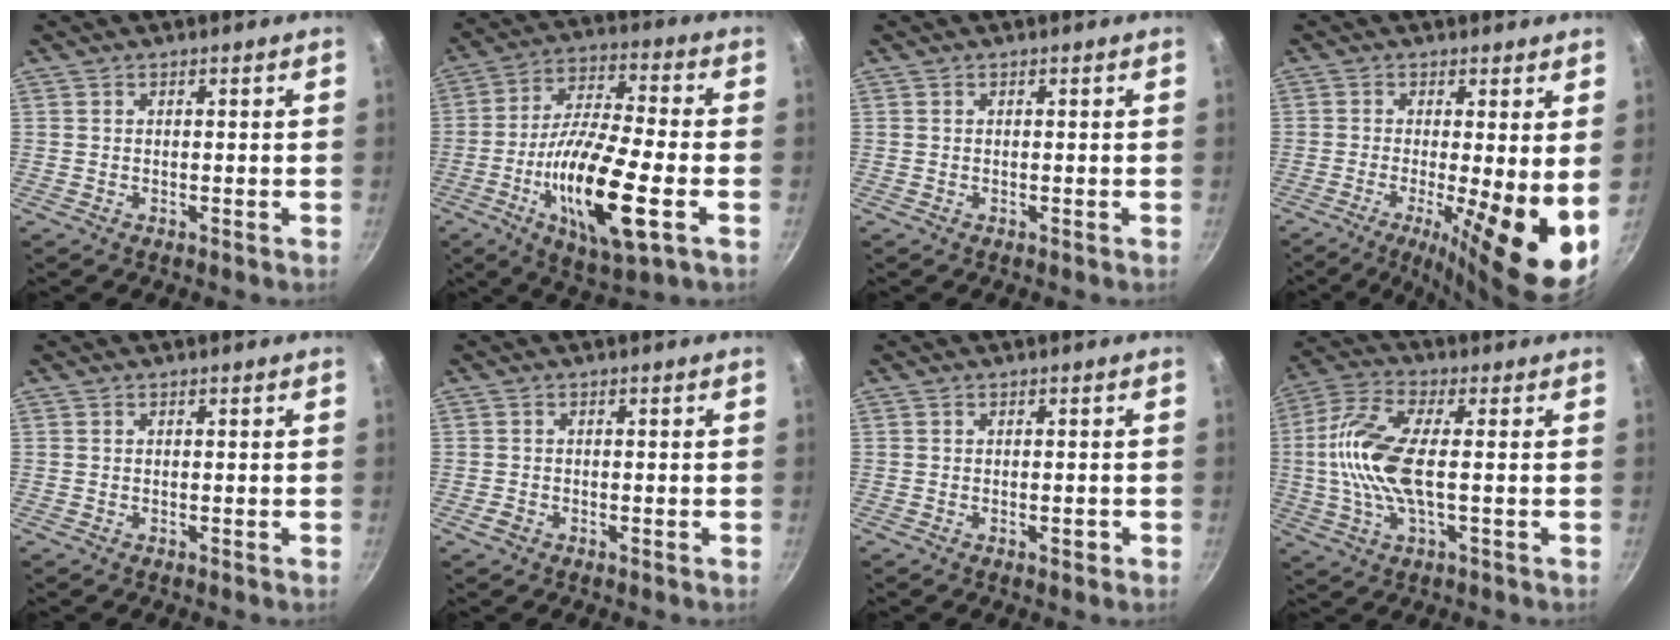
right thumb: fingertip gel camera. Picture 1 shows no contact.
{"total": 19.5, "force": [-5.7, 5.4, 17.9], "torque": [-0.330, 0.018, -0.110]}
{"total": 0.0}
{"total": 12.8, "force": [-2.2, 2.7, 12.4], "torque": [-0.179, -0.019, -0.034]}
{"total": 0.0}
{"total": 1.4, "force": [-0.8, 0.9, 0.6], "torque": [-0.015, 0.005, -0.016]}
{"total": 1.4, "force": [-0.6, 0.7, 1.1], "torque": [-0.014, 0.004, -0.010]}
{"total": 13.0, "force": [-0.1, 4.6, 12.1], "torque": [-0.262, 0.013, -0.014]}